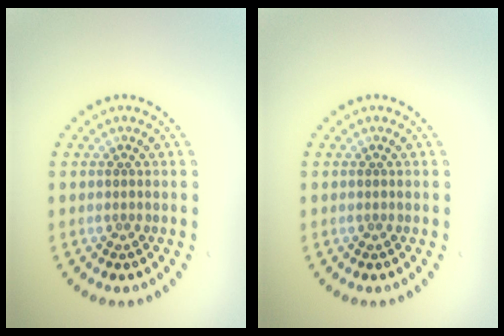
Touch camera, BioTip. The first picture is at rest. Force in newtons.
{"total": 0.0}